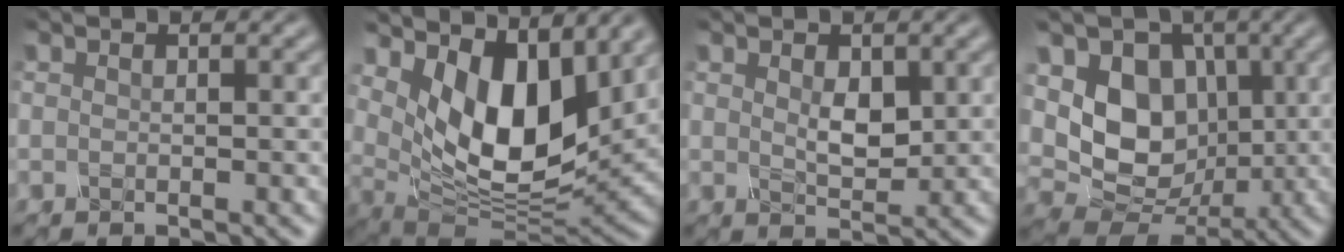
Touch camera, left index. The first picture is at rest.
{"total": 8.7, "force": [3.6, 4.5, 6.6], "torque": [-0.121, -0.021, 0.071]}
{"total": 1.6, "force": [0.3, 0.7, 1.4], "torque": [-0.032, -0.001, 0.022]}
{"total": 7.4, "force": [0.6, 6.0, 4.3], "torque": [-0.090, -0.013, 0.015]}